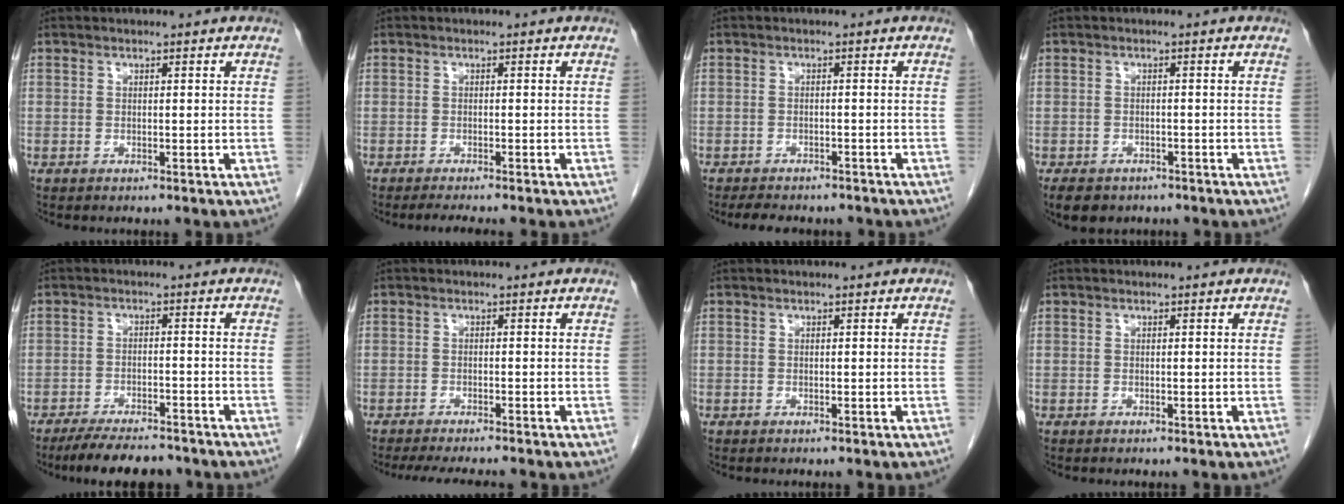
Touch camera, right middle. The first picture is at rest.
{"total": 3.3, "force": [-2.9, -0.3, 1.7], "torque": [-0.022, -0.007, -0.043]}
{"total": 7.0, "force": [-6.1, 2.2, 2.7], "torque": [-0.042, -0.003, -0.078]}
{"total": 7.0, "force": [-5.1, 4.0, 2.7], "torque": [-0.047, -0.004, -0.070]}
{"total": 9.1, "force": [-8.1, 2.0, 3.8], "torque": [-0.057, -0.009, -0.123]}
{"total": 7.0, "force": [-6.1, 0.6, 3.3], "torque": [-0.043, -0.016, -0.092]}
{"total": 0.0}
{"total": 0.0}